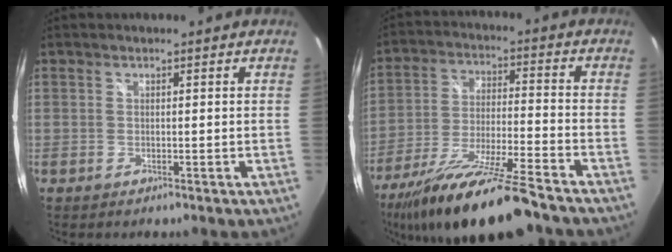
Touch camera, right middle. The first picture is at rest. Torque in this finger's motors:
{"motor_torque": [1.20, -0.94, 0.69, 0.20]}